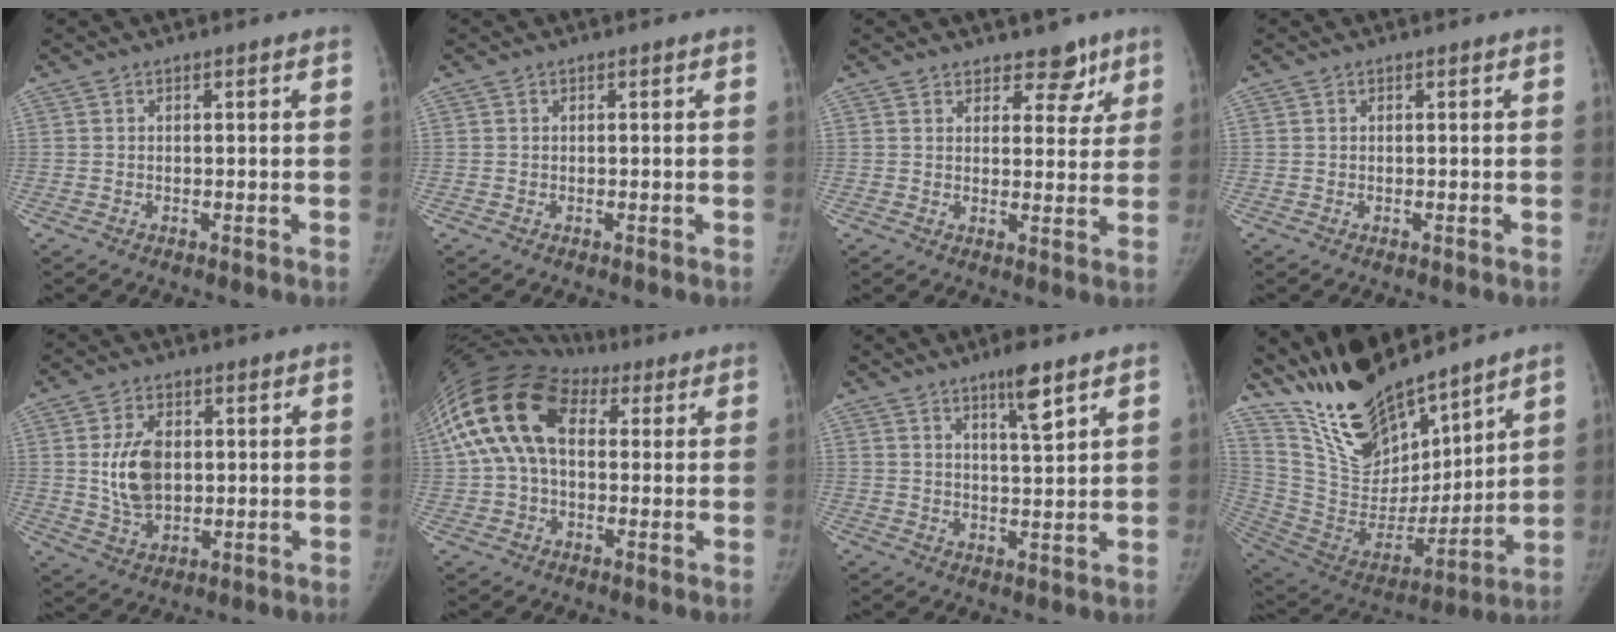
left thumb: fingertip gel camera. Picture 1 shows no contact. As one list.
[{"total": 0.0}, {"total": 5.9, "force": [4.2, 3.4, 2.3], "torque": [0.012, -0.021, 0.057]}, {"total": 0.0}, {"total": 9.5, "force": [1.5, 6.3, 7.0], "torque": [-0.112, -0.012, 0.036]}, {"total": 19.6, "force": [5.4, 12.5, 14.1], "torque": [-0.286, 0.054, 0.088]}, {"total": 6.1, "force": [4.0, 0.8, 4.6], "torque": [-0.072, -0.027, 0.066]}, {"total": 21.6, "force": [18.3, 7.1, 9.1], "torque": [-0.127, -0.105, 0.343]}]